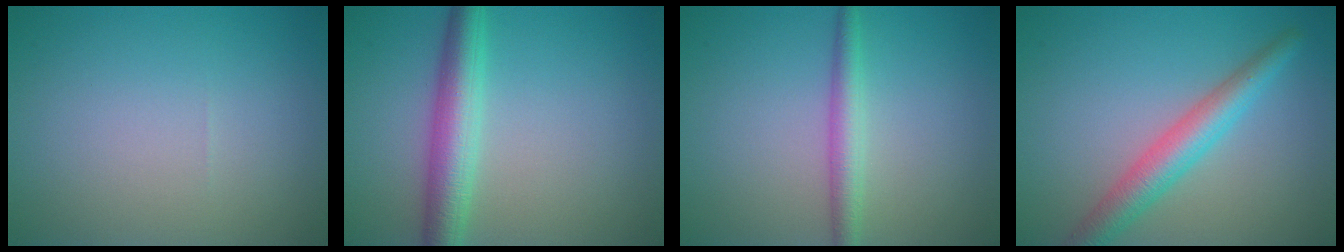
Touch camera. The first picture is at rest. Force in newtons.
{"total": 4.7, "press": 4.7, "slide": 0.1}
{"total": 2.5, "press": 2.5, "slide": 0.0}
{"total": 4.2, "press": 4.2, "slide": 0.1}